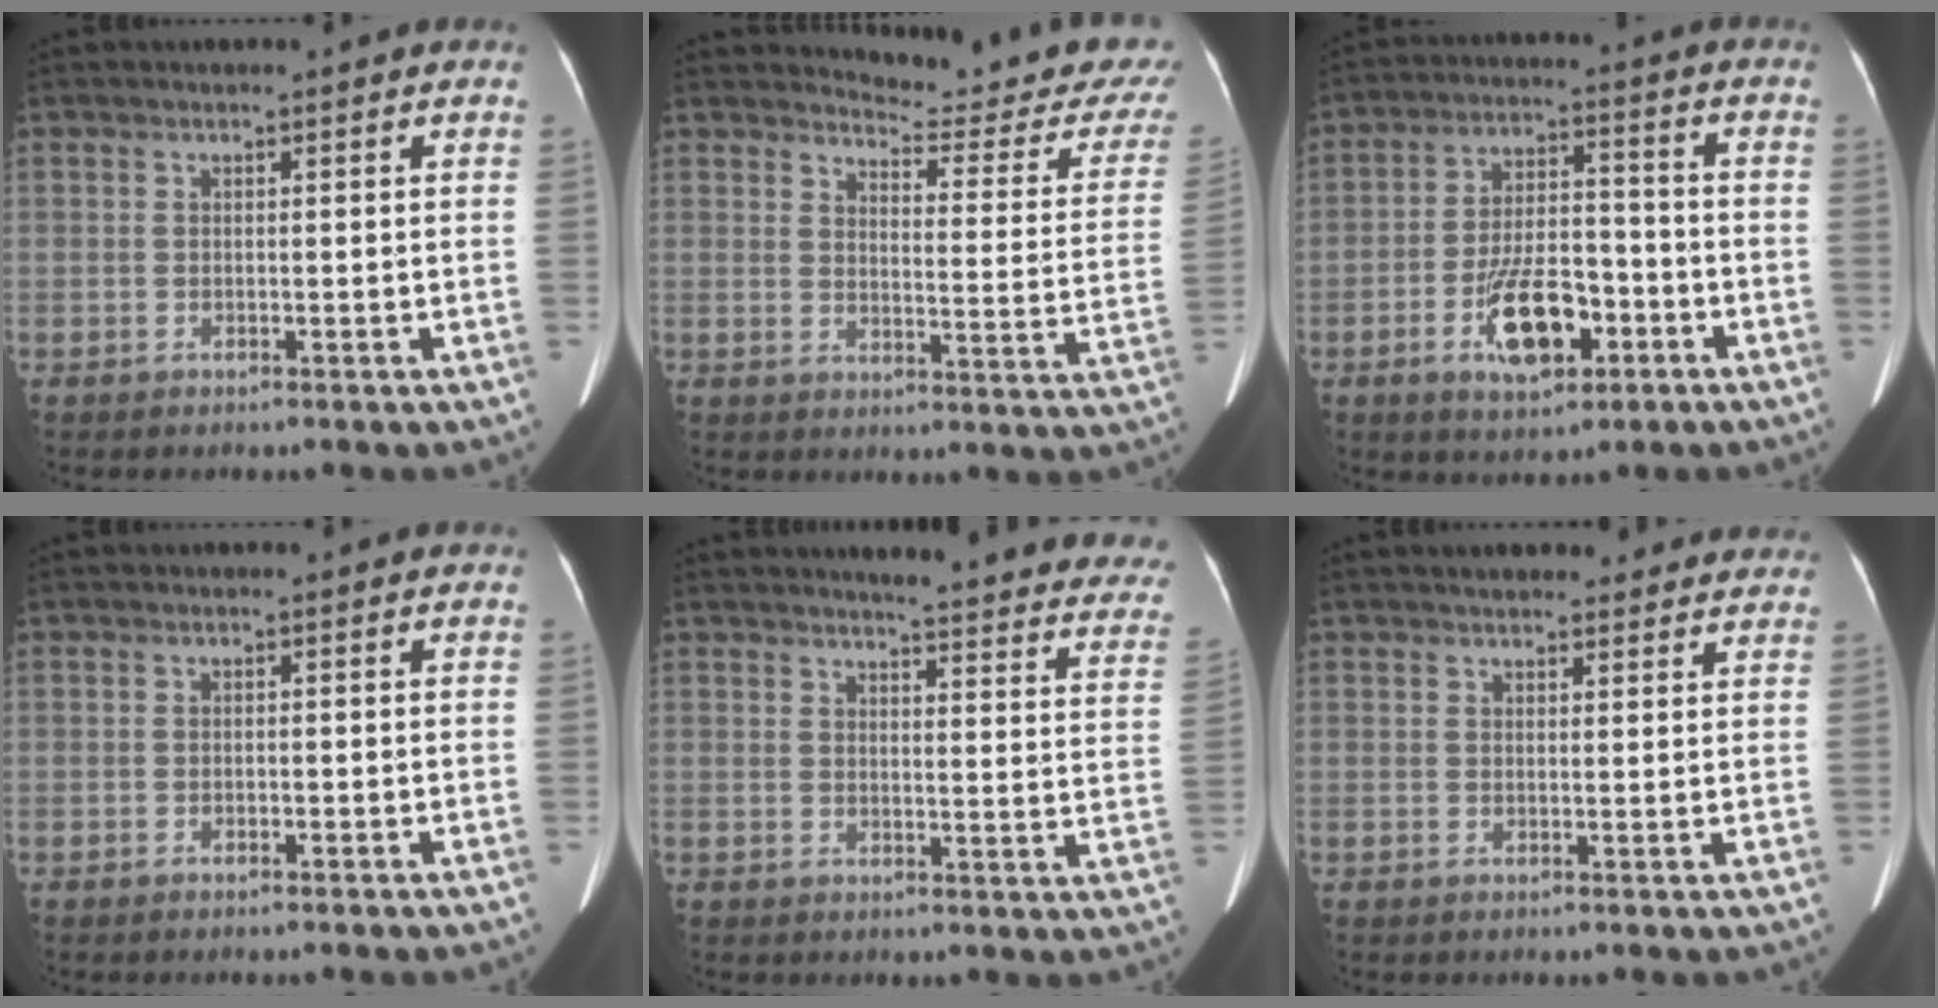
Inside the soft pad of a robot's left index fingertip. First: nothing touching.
{"total": 17.1, "force": [16.7, 1.1, 3.8], "torque": [-0.033, -0.115, 0.171]}
{"total": 10.6, "force": [-4.7, 4.4, 8.4], "torque": [-0.161, 0.007, -0.077]}
{"total": 0.6, "force": [-0.4, 0.3, 0.2], "torque": [-0.005, 0.000, -0.007]}
{"total": 23.4, "force": [21.9, 2.6, 7.9], "torque": [-0.078, -0.094, 0.227]}
{"total": 10.9, "force": [9.8, 3.1, 3.7], "torque": [-0.025, 0.023, 0.111]}